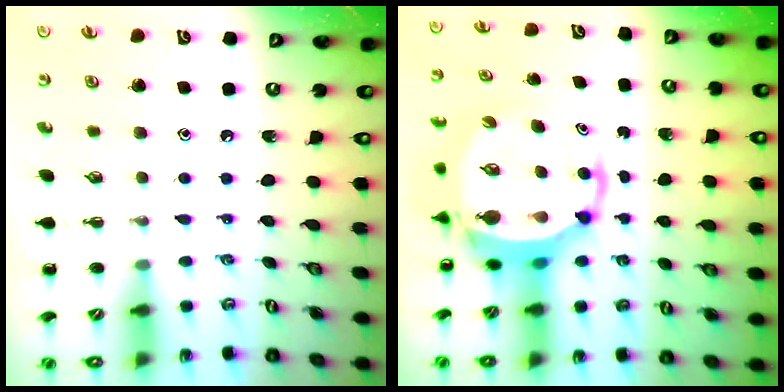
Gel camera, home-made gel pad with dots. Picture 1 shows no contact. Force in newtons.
{"total": 7.0, "press": 6.7, "slide": 2.2}